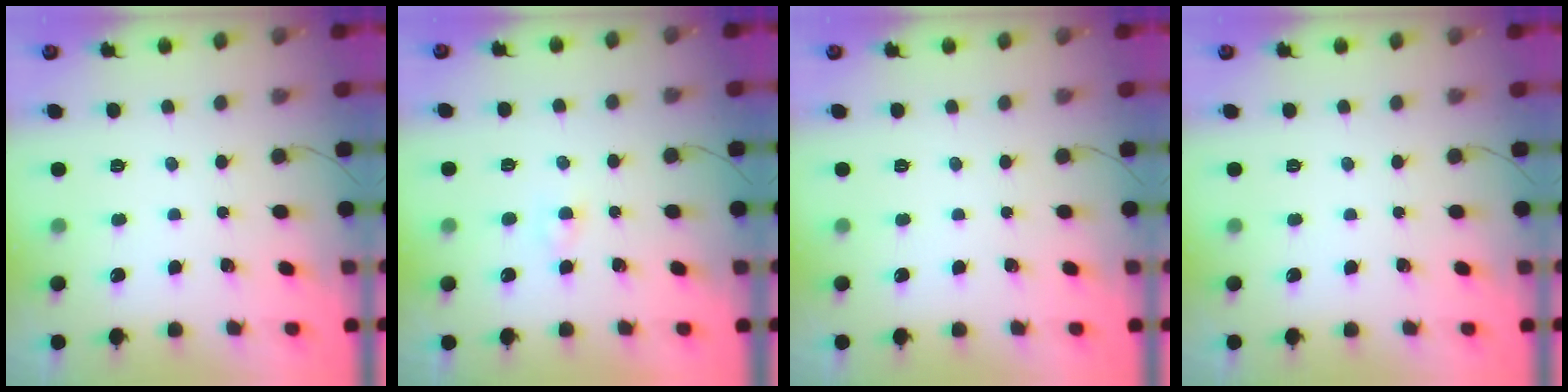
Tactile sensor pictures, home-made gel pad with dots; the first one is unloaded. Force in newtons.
{"total": 1.5, "press": 1.4, "slide": 0.6}
{"total": 0.0}
{"total": 0.0}